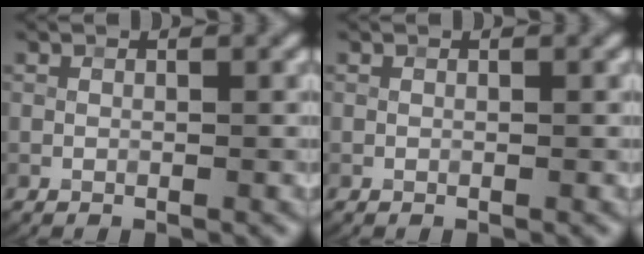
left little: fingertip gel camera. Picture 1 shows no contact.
{"total": 0.0}